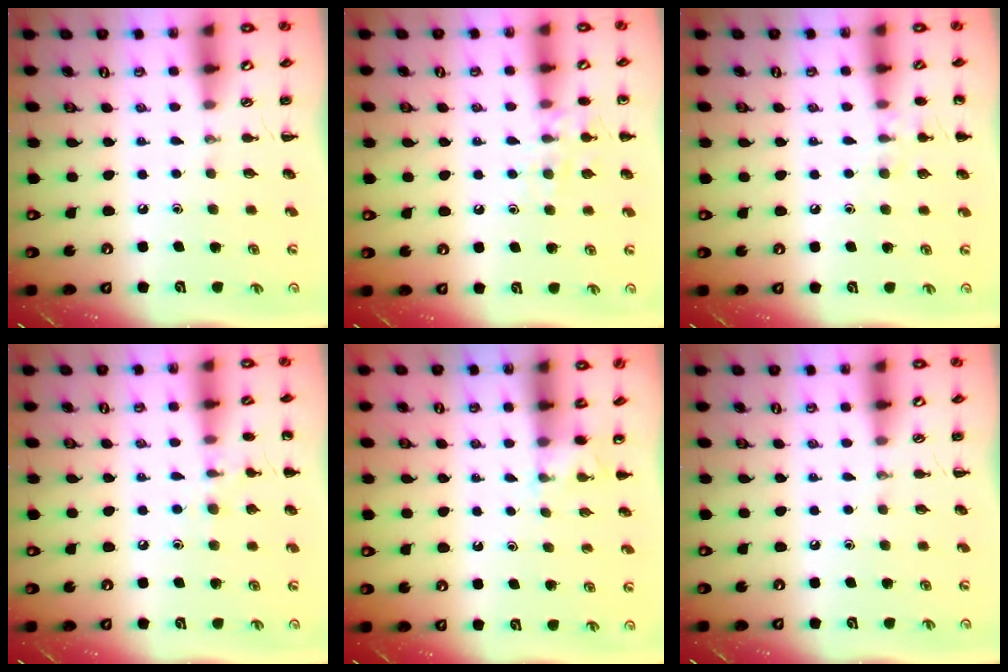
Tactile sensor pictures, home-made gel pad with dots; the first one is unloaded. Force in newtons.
{"total": 9.4, "press": 9.4, "slide": 1.1}
{"total": 7.6, "press": 7.3, "slide": 2.1}
{"total": 7.8, "press": 7.6, "slide": 2.0}
{"total": 2.6, "press": 2.4, "slide": 1.0}
{"total": 0.0}